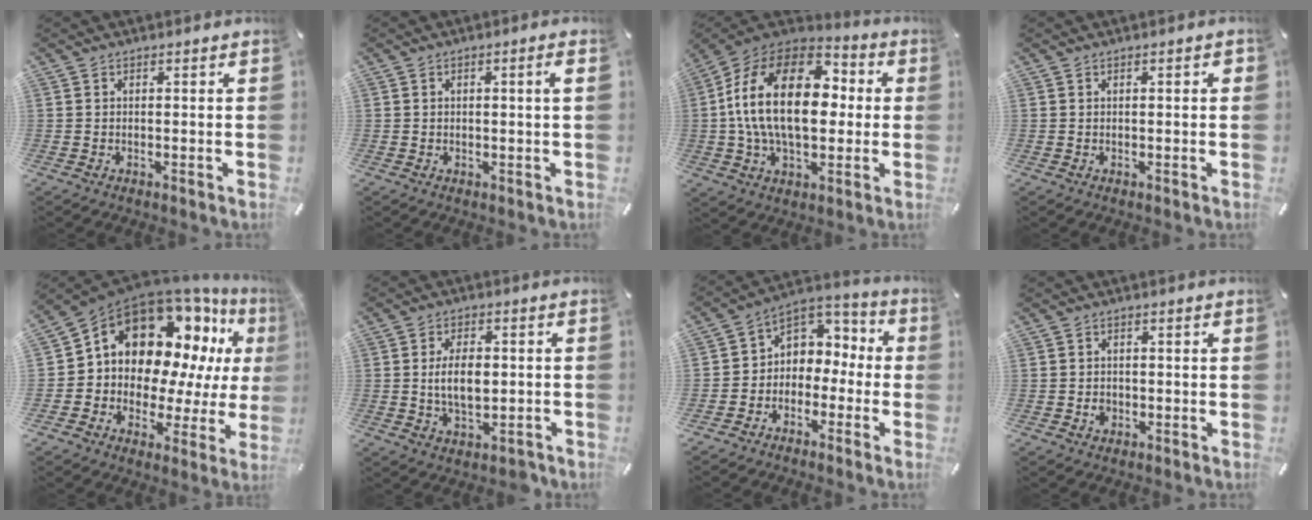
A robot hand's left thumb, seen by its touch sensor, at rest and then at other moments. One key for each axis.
{"total": 2.6, "fx": 0.2, "fy": 0.3, "fz": 2.5, "tx": -0.044, "ty": -0.001, "tz": 0.002}
{"total": 24.3, "fx": 1.0, "fy": 15.2, "fz": 19.0, "tx": -0.372, "ty": 0.017, "tz": 0.014}
{"total": 1.1, "fx": -0.1, "fy": 0.3, "fz": 1.0, "tx": -0.018, "ty": 0.002, "tz": -0.003}
{"total": 16.1, "fx": 7.6, "fy": 11.6, "fz": 8.1, "tx": -0.139, "ty": -0.083, "tz": 0.137}
{"total": 7.8, "fx": -0.5, "fy": 4.8, "fz": 6.2, "tx": -0.116, "ty": -0.001, "tz": -0.013}
{"total": 5.7, "fx": -0.3, "fy": 5.7, "fz": 0.7, "tx": -0.017, "ty": -0.004, "tz": -0.002}
{"total": 2.1, "fx": -0.6, "fy": 1.8, "fz": 0.9, "tx": -0.018, "ty": 0.005, "tz": -0.013}